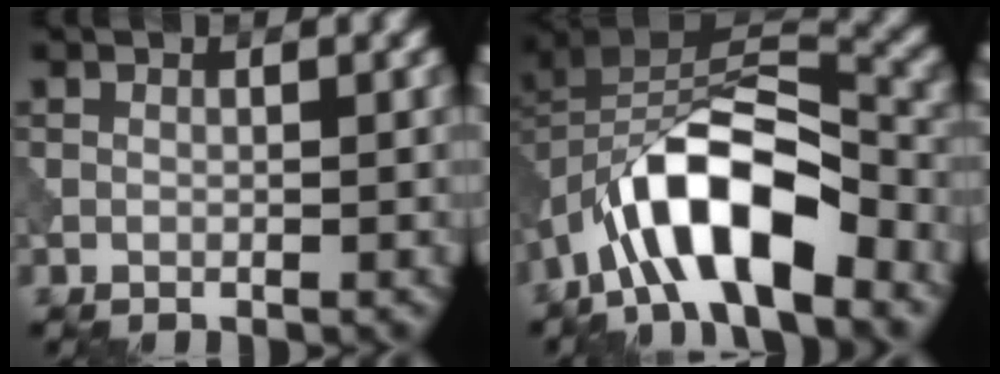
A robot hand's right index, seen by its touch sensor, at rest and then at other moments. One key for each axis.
{"total": 11.4, "fx": -5.7, "fy": 4.6, "fz": 8.7, "tx": -0.144, "ty": 0.015, "tz": -0.107}